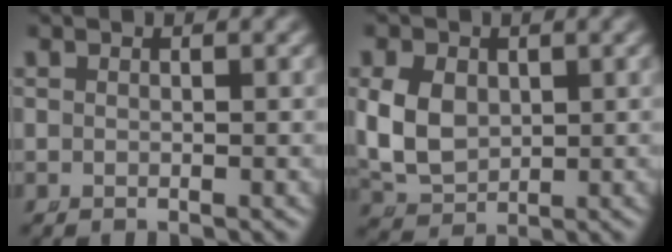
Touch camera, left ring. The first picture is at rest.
{"total": 6.8, "force": [-0.2, 5.8, 3.6], "torque": [-0.103, -0.028, 0.013]}